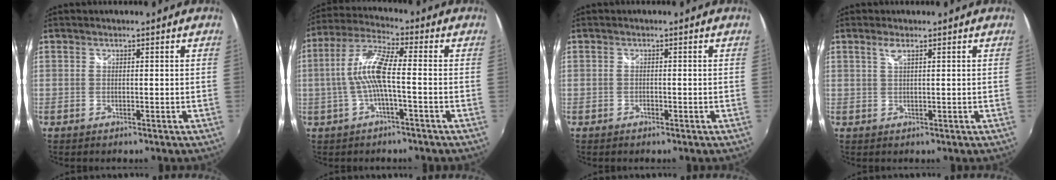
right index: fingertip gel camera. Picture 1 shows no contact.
{"total": 9.2, "force": [-1.2, 1.3, 9.0], "torque": [-0.192, 0.010, -0.021]}
{"total": 0.6, "force": [-0.5, 0.4, 0.1], "torque": [-0.001, -0.002, -0.008]}
{"total": 1.5, "force": [0.8, 0.0, 1.3], "torque": [-0.025, 0.002, 0.016]}